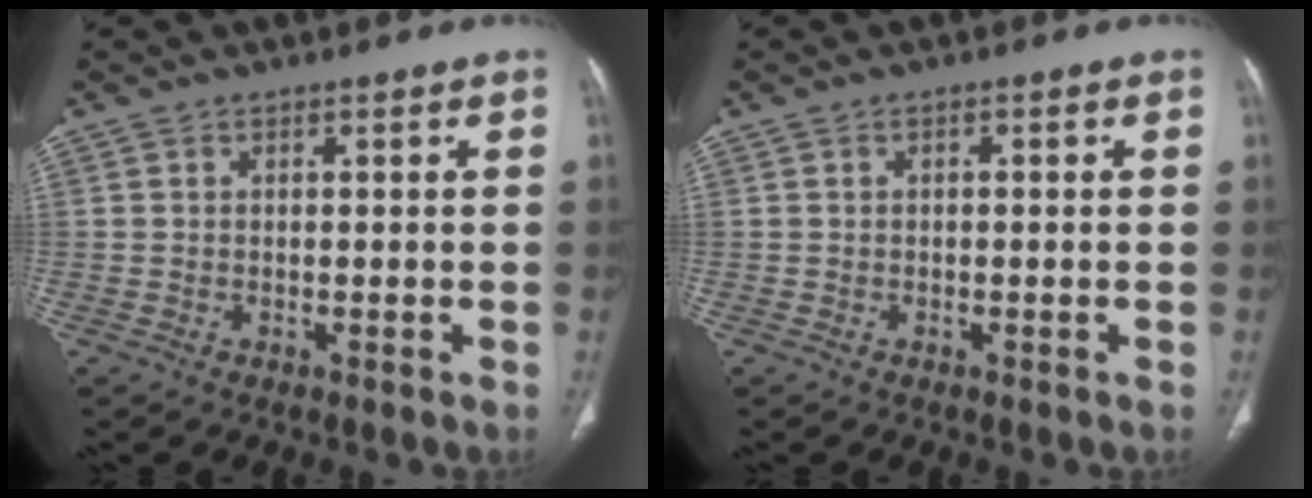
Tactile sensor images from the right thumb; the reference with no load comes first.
{"total": 0.8, "force": [0.2, 0.3, 0.7], "torque": [-0.015, 0.003, 0.002]}